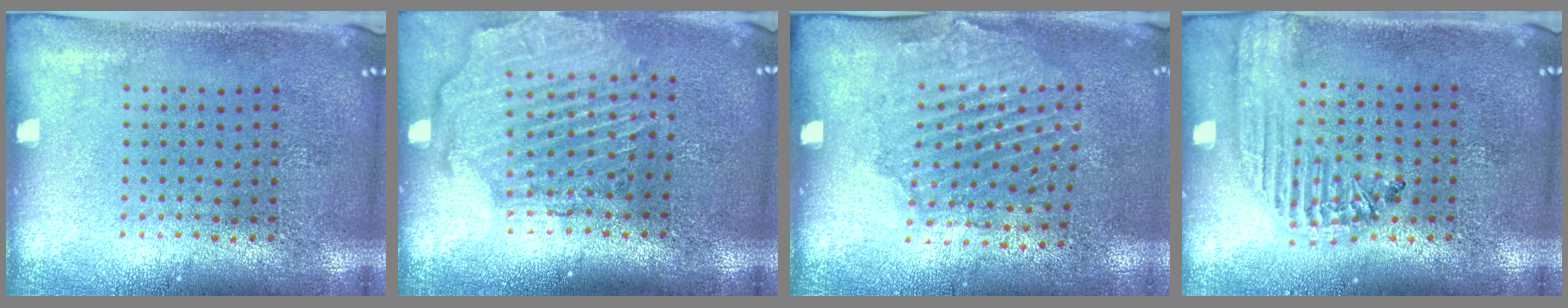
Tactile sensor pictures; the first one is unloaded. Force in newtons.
{"total": 2.6, "press": 2.2, "slide": 1.4}
{"total": 1.6, "press": 1.4, "slide": 0.7}
{"total": 1.8, "press": 1.7, "slide": 0.7}